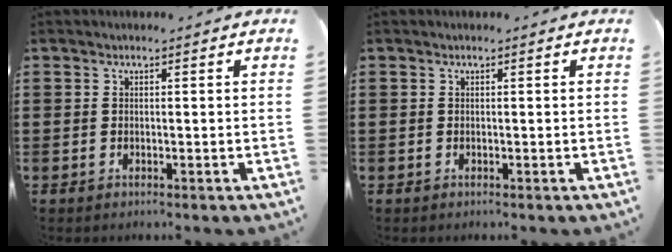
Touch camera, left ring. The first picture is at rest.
{"total": 0.0}